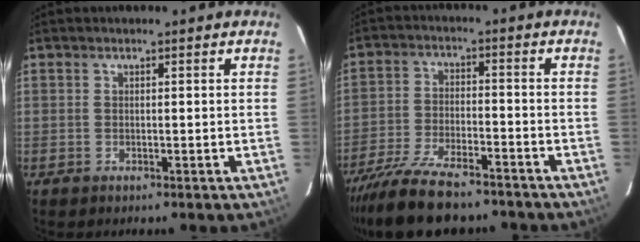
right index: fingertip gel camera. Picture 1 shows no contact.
{"total": 15.6, "force": [-13.0, 4.4, 7.4], "torque": [-0.161, -0.026, -0.218]}